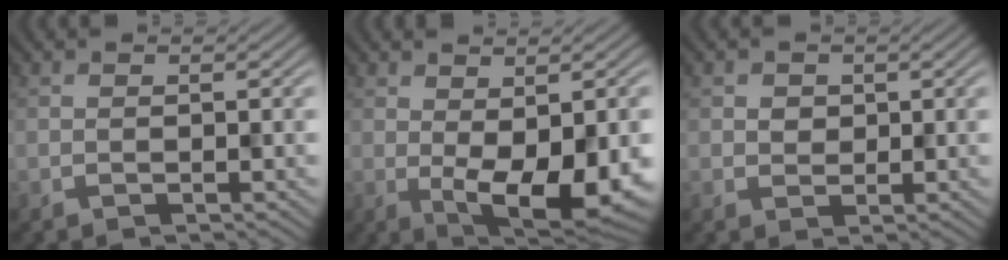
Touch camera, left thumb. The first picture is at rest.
{"total": 12.5, "force": [-2.4, 5.9, 10.8], "torque": [-0.155, -0.030, -0.013]}
{"total": 1.6, "force": [1.0, 1.2, -0.4], "torque": [0.012, 0.000, 0.019]}